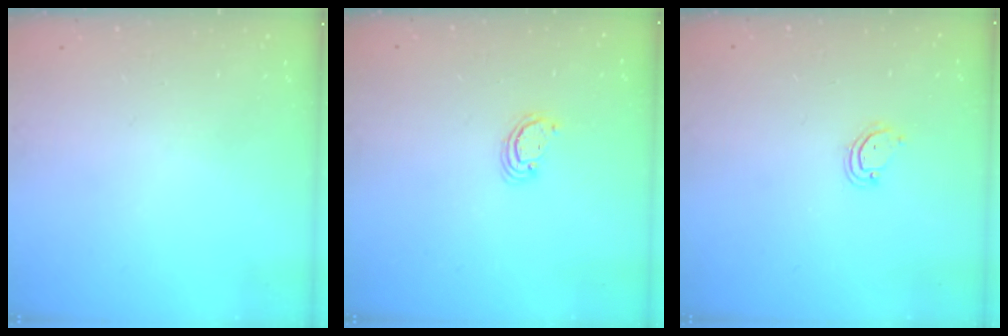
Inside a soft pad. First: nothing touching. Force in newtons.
{"total": 2.6, "press": 2.5, "slide": 0.2}
{"total": 3.7, "press": 3.7, "slide": 0.3}